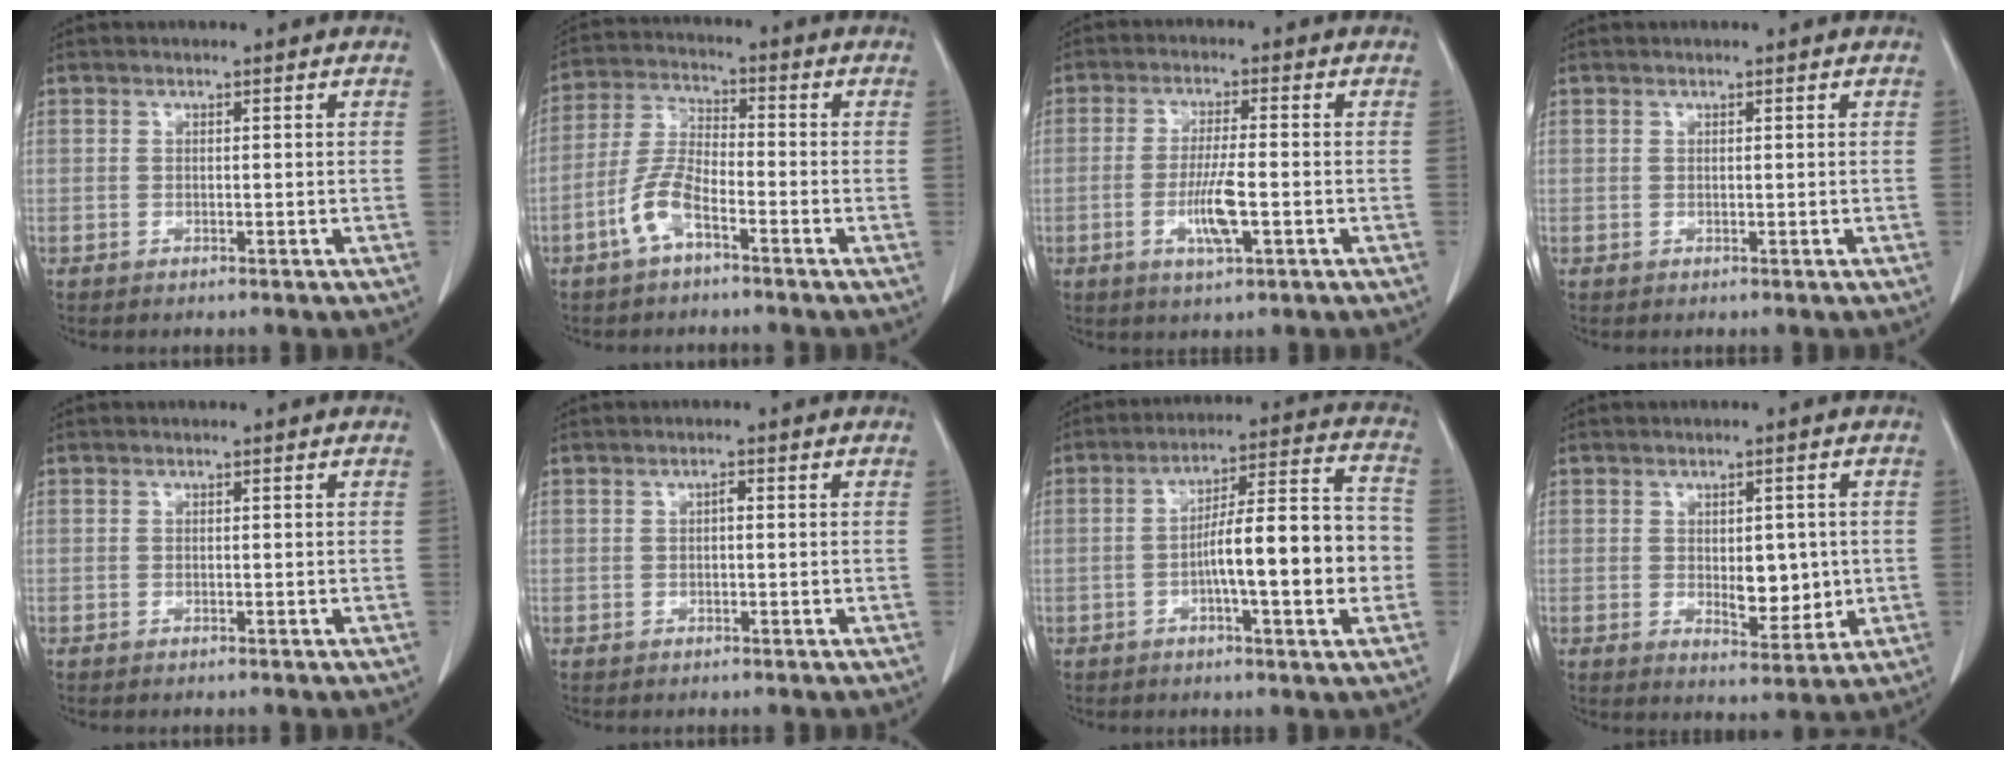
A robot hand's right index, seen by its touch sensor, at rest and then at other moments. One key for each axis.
{"total": 6.7, "fx": -3.6, "fy": 2.1, "fz": 5.2, "tx": -0.120, "ty": 0.004, "tz": -0.076}
{"total": 6.3, "fx": -1.8, "fy": 0.7, "fz": 6.0, "tx": -0.117, "ty": -0.009, "tz": -0.033}
{"total": 0.0}
{"total": 0.0}
{"total": 0.8, "fx": 0.1, "fy": 0.3, "fz": 0.7, "tx": -0.011, "ty": 0.003, "tz": 0.000}
{"total": 14.2, "fx": -2.7, "fy": 1.9, "fz": 13.8, "tx": -0.213, "ty": 0.024, "tz": -0.042}
{"total": 5.9, "fx": -0.1, "fy": 2.9, "fz": 5.1, "tx": -0.067, "ty": -0.007, "tz": 0.009}